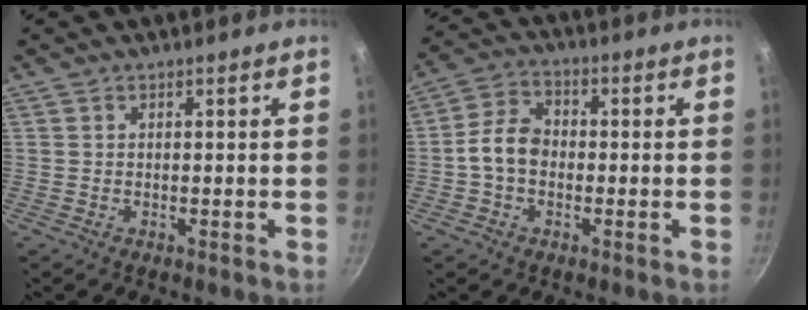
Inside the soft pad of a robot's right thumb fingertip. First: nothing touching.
{"total": 6.8, "force": [-0.9, 4.9, 4.6], "torque": [-0.072, 0.027, -0.031]}